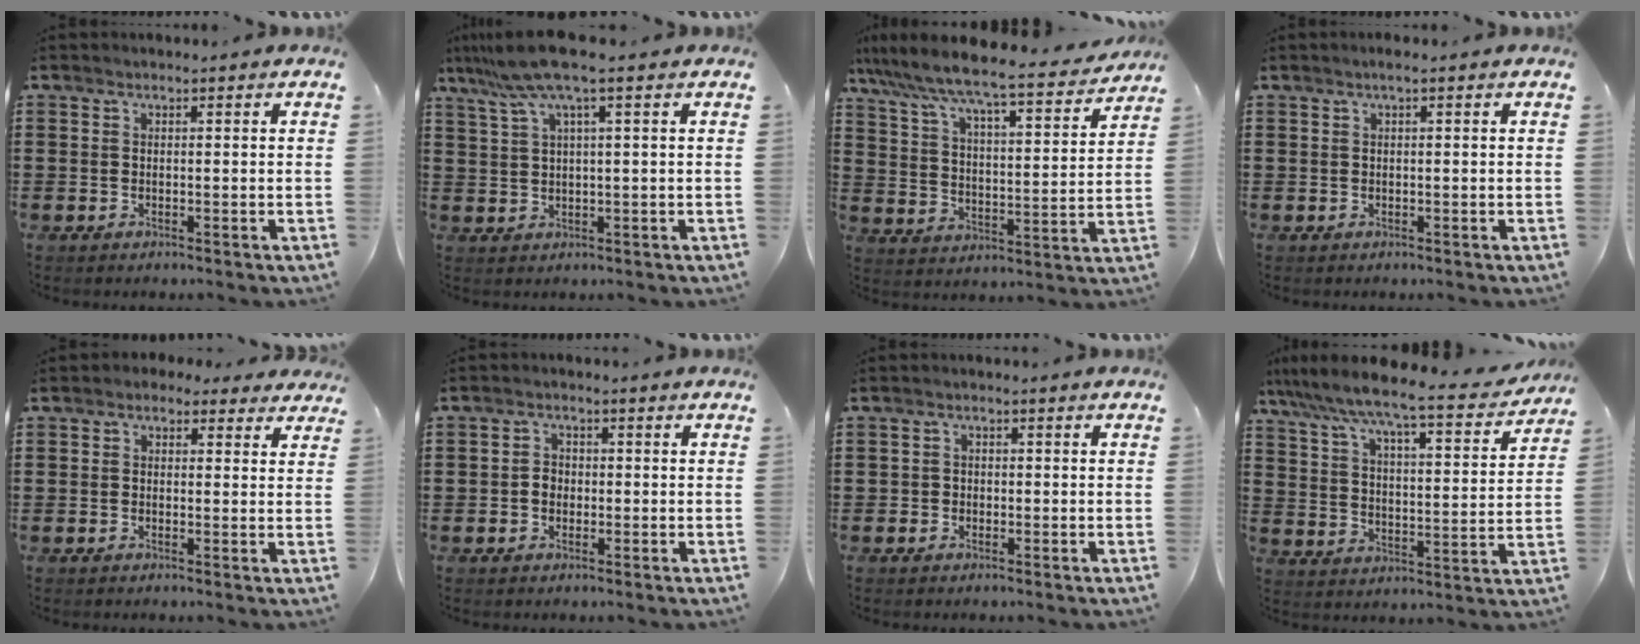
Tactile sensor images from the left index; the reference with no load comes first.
{"total": 6.7, "force": [3.4, -0.2, 5.8], "torque": [-0.134, -0.011, 0.057]}
{"total": 6.7, "force": [6.3, -0.1, 2.5], "torque": [-0.079, -0.048, 0.098]}
{"total": 0.8, "force": [0.2, 0.0, 0.7], "torque": [-0.011, -0.002, 0.004]}
{"total": 1.9, "force": [1.2, 1.4, 0.4], "torque": [-0.008, 0.007, 0.019]}
{"total": 2.0, "force": [-0.4, 1.7, 1.0], "torque": [-0.024, 0.006, -0.010]}
{"total": 1.1, "force": [-0.4, 1.1, 0.1], "torque": [-0.007, 0.005, -0.010]}
{"total": 7.1, "force": [6.5, -0.2, 3.0], "torque": [-0.090, -0.046, 0.102]}